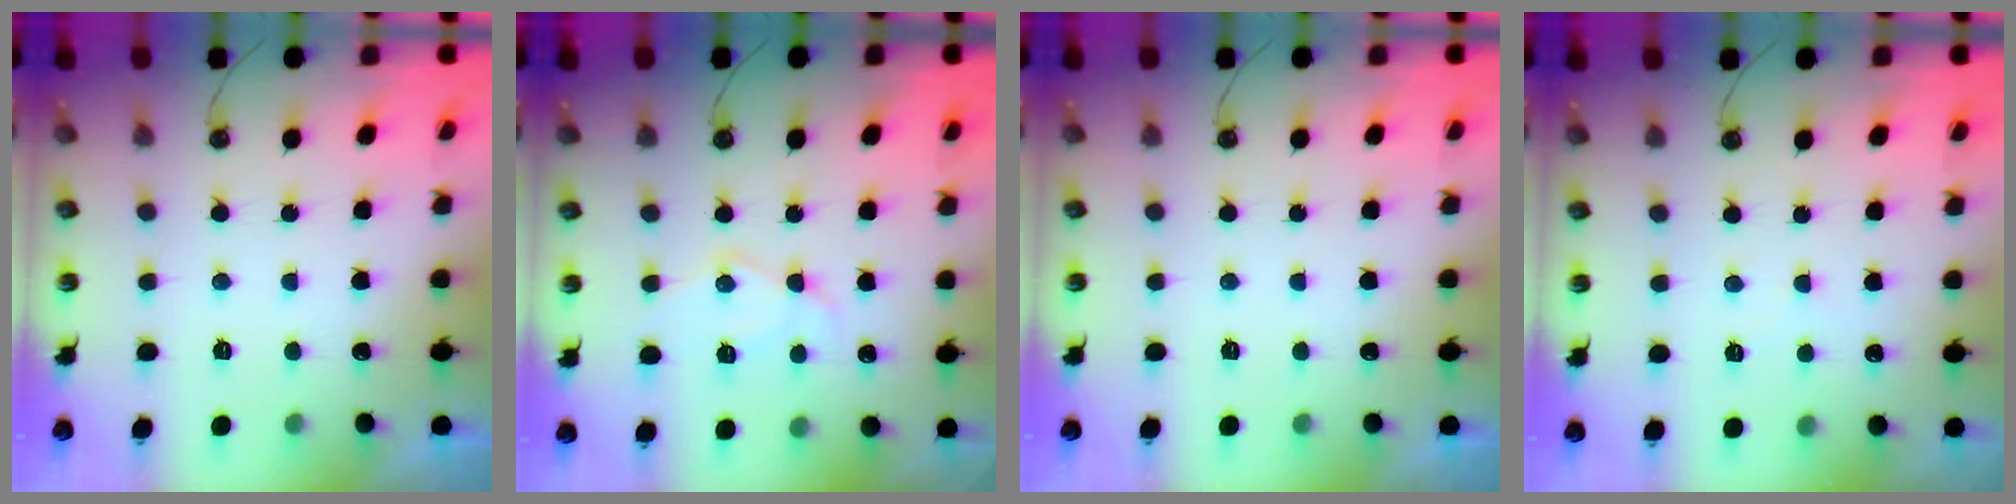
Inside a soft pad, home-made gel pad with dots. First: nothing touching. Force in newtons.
{"total": 11.4, "press": 11.3, "slide": 1.0}
{"total": 0.0}
{"total": 1.8, "press": 1.8, "slide": 0.4}